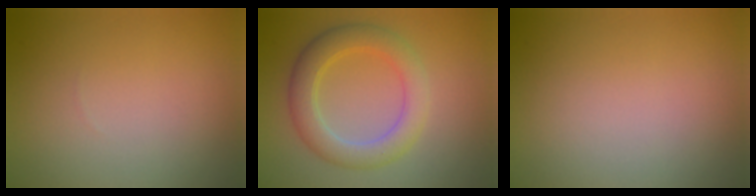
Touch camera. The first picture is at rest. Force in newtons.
{"total": 4.6, "press": 4.6, "slide": 0.2}
{"total": 0.0}